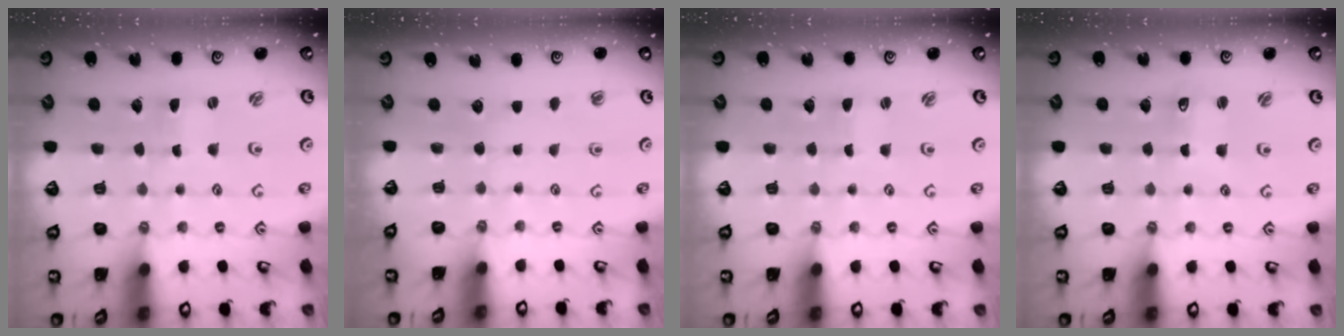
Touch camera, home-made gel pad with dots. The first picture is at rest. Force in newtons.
{"total": 0.0}
{"total": 0.0}
{"total": 2.3, "press": 2.3, "slide": 0.3}